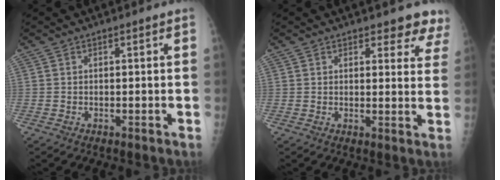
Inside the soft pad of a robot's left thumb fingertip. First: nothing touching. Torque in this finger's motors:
{"motor_torque": [0.14, -0.04, -0.40, -0.84, -0.13]}